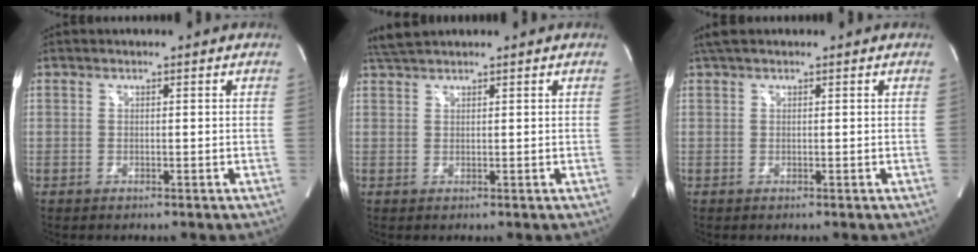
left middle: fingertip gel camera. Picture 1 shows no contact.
{"total": 2.6, "force": [2.5, -0.1, 0.9], "torque": [-0.025, 0.018, 0.052]}
{"total": 2.8, "force": [2.2, 0.7, 1.6], "torque": [-0.035, 0.031, 0.042]}